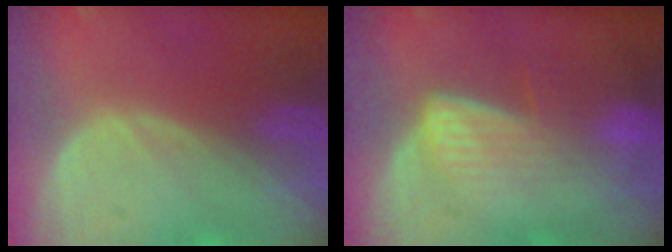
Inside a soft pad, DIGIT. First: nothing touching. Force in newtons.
{"total": 7.2, "press": 6.0, "slide": 4.0}